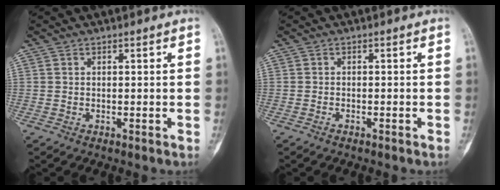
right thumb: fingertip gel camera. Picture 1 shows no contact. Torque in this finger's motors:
{"motor_torque": [-0.83, 0.04, -0.34, 0.15, -0.08]}